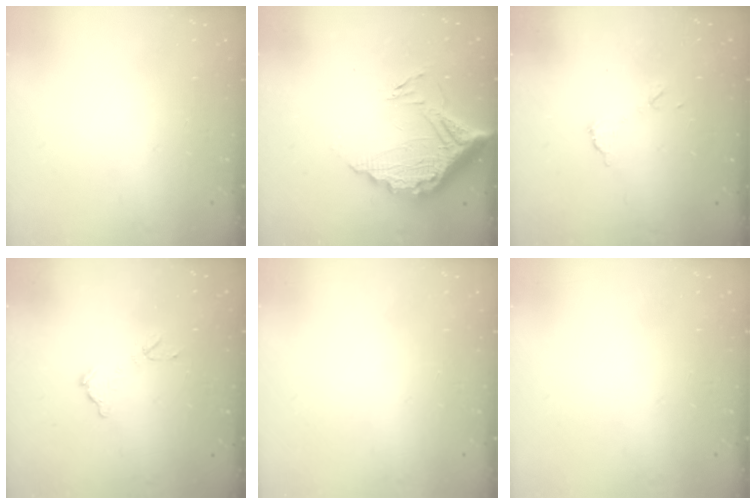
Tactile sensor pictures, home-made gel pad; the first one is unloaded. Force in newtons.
{"total": 14.7, "press": 14.7, "slide": 1.2}
{"total": 6.2, "press": 6.2, "slide": 0.2}
{"total": 6.9, "press": 6.9, "slide": 0.4}
{"total": 0.0}
{"total": 0.0}